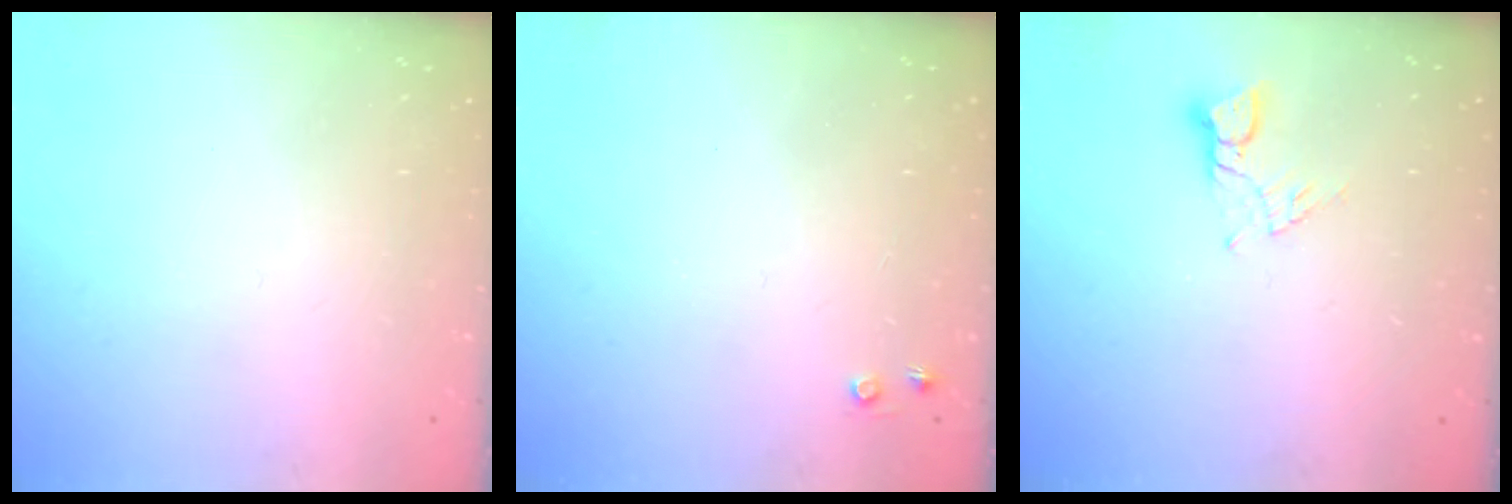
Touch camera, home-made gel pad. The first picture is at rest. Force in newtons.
{"total": 3.4, "press": 3.4, "slide": 0.5}
{"total": 2.6, "press": 2.6, "slide": 0.3}